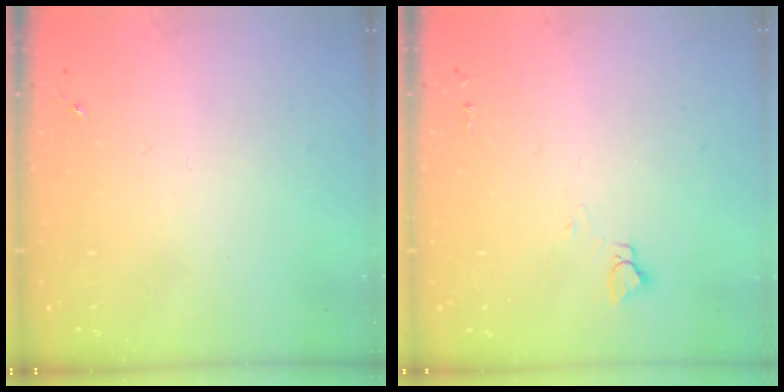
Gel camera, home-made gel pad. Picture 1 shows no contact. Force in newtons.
{"total": 4.0, "press": 4.0, "slide": 0.4}